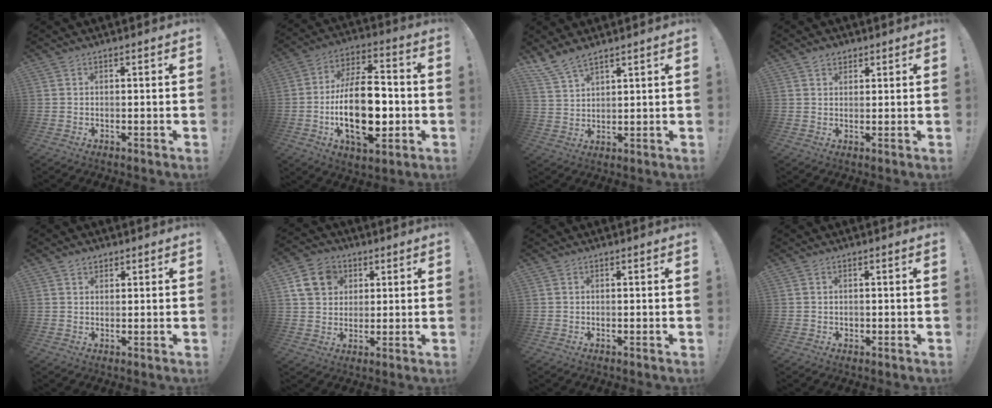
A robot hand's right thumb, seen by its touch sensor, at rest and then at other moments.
{"total": 23.0, "force": [-4.0, 11.9, 19.3], "torque": [-0.351, 0.008, -0.065]}
{"total": 6.3, "force": [5.5, 1.8, 2.7], "torque": [-0.063, -0.025, 0.106]}
{"total": 2.9, "force": [1.9, 2.1, 0.8], "torque": [-0.011, -0.005, 0.035]}
{"total": 2.4, "force": [1.6, 1.7, 0.7], "torque": [-0.007, -0.006, 0.029]}
{"total": 11.3, "force": [4.5, 9.3, 4.5], "torque": [-0.066, -0.011, 0.094]}
{"total": 0.0}
{"total": 0.7, "force": [-0.1, 0.7, 0.2], "torque": [-0.007, 0.005, -0.002]}